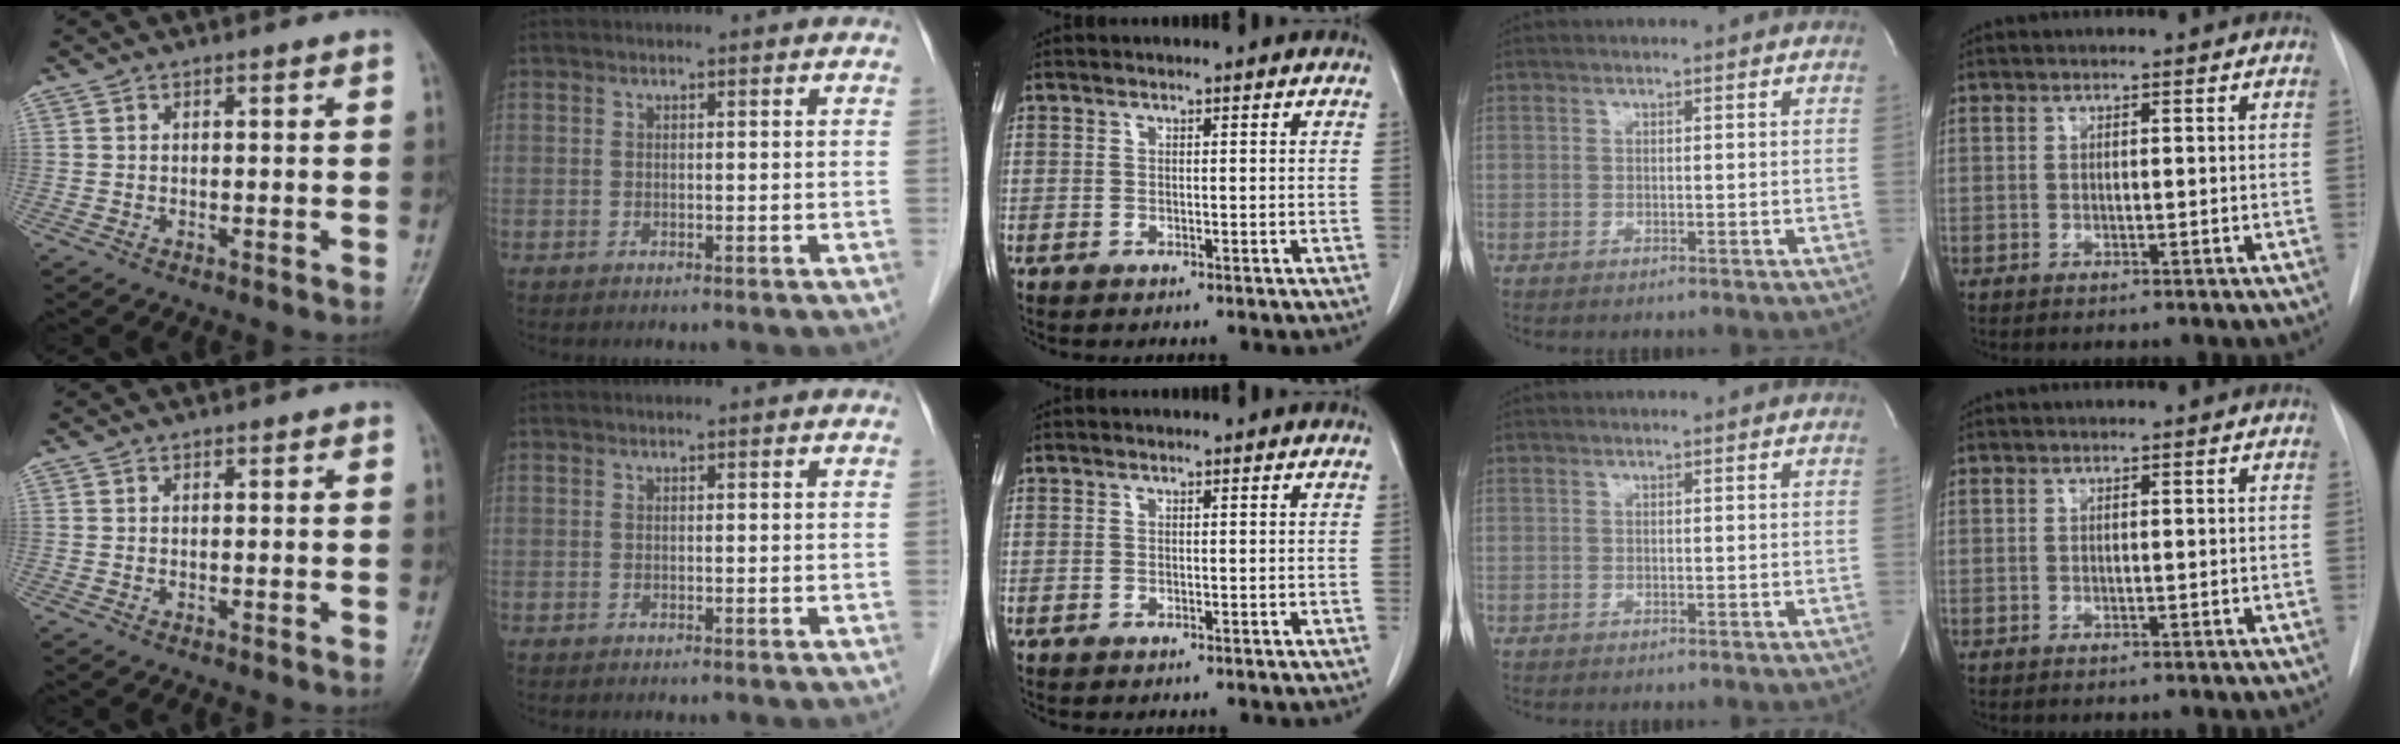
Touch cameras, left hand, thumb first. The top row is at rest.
{}